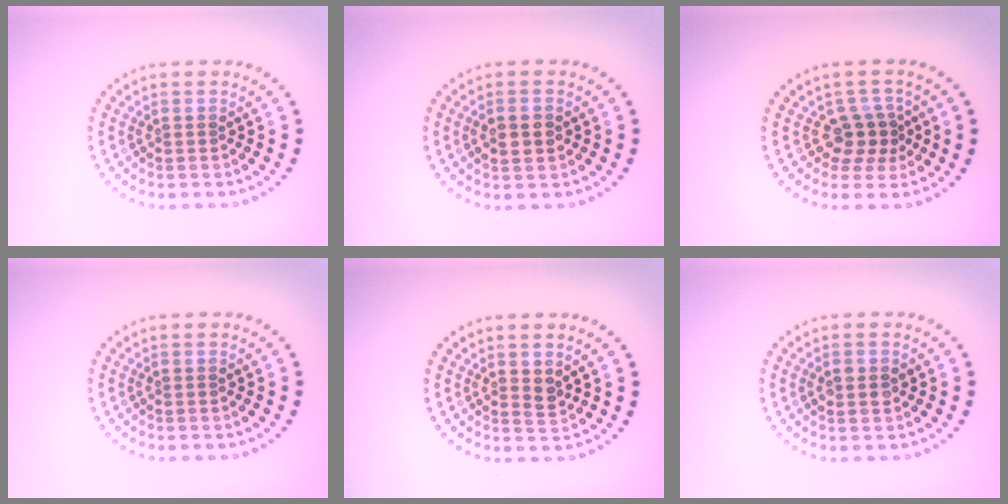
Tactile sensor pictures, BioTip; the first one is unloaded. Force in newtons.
{"total": 2.1, "press": 2.1, "slide": 0.2}
{"total": 2.6, "press": 2.1, "slide": 1.6}
{"total": 0.0}
{"total": 1.1, "press": 1.0, "slide": 0.4}
{"total": 1.3, "press": 1.3, "slide": 0.1}